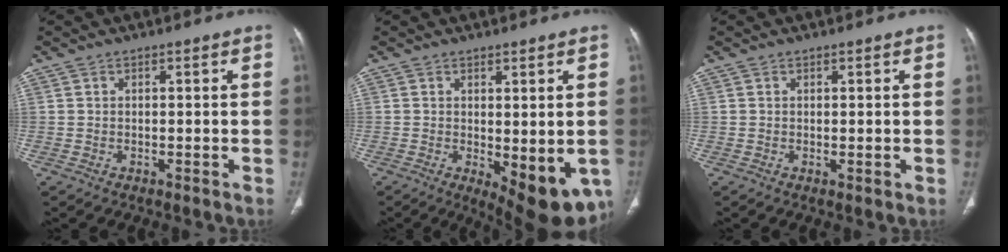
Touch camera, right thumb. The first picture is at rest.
{"total": 11.6, "force": [-3.0, 4.5, 10.2], "torque": [-0.116, -0.023, -0.026]}
{"total": 0.5, "force": [0.0, 0.2, 0.5], "torque": [-0.015, -0.005, 0.002]}